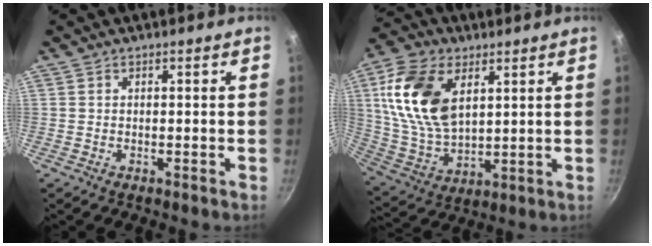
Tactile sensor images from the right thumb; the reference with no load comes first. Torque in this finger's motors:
{"motor_torque": [1.46, 2.07, 1.76, 0.06, 0.52]}